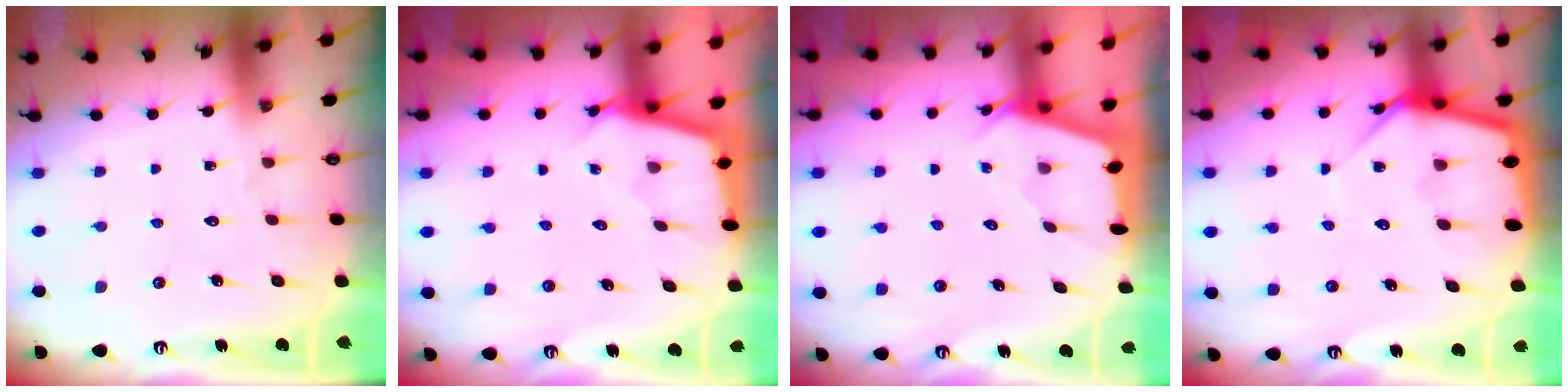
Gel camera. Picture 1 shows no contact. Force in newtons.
{"total": 2.5, "press": 2.5, "slide": 0.2}
{"total": 2.5, "press": 2.5, "slide": 0.3}
{"total": 8.8, "press": 8.7, "slide": 0.8}